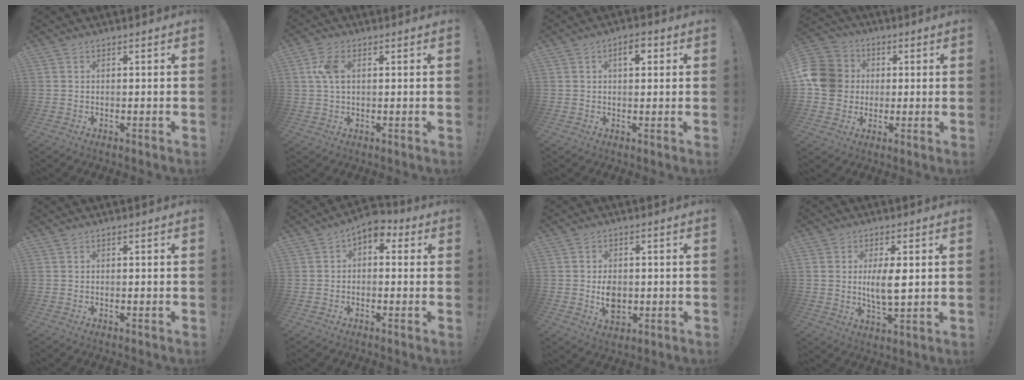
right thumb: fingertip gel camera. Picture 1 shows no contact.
{"total": 6.1, "force": [1.3, 3.3, 4.9], "torque": [-0.109, 0.004, 0.022]}
{"total": 4.2, "force": [1.4, 2.0, 3.4], "torque": [-0.039, -0.003, 0.016]}
{"total": 13.2, "force": [1.0, 11.9, 5.6], "torque": [-0.096, 0.006, 0.026]}
{"total": 0.0}
{"total": 4.3, "force": [0.8, 2.9, 3.1], "torque": [-0.046, 0.003, 0.016]}
{"total": 6.4, "force": [-0.9, 5.4, 3.4], "torque": [-0.035, 0.000, -0.014]}
{"total": 6.9, "force": [1.0, 3.1, 6.1], "torque": [-0.107, -0.010, 0.011]}